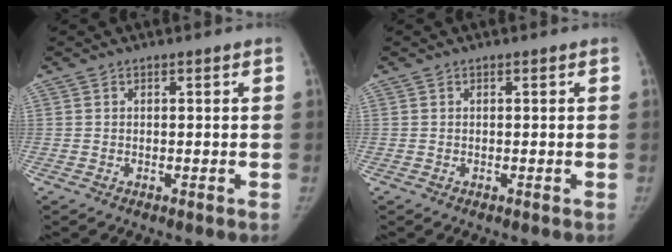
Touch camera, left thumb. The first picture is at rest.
{"total": 0.0}